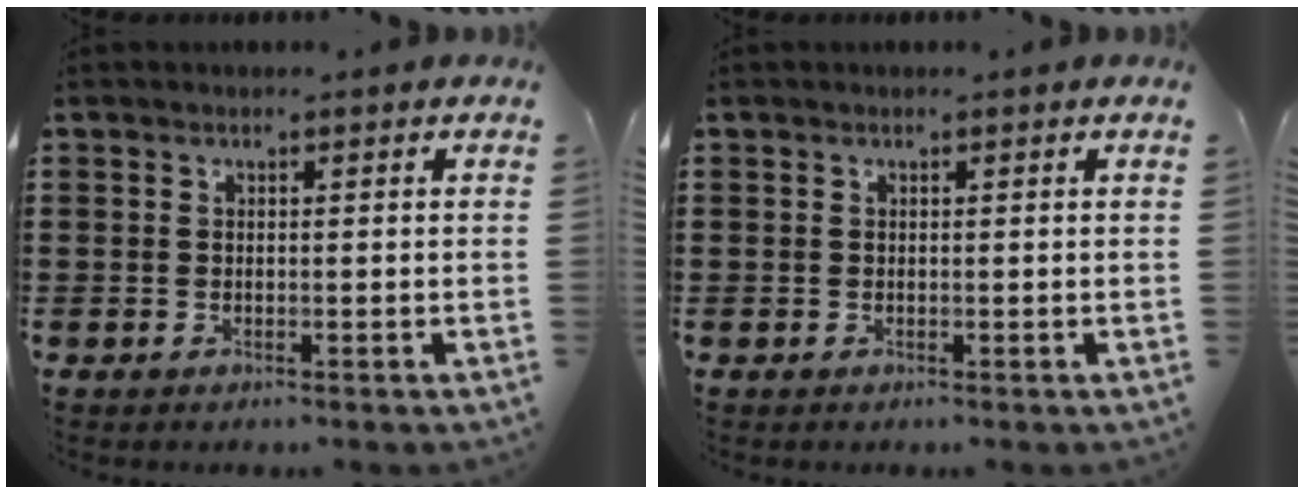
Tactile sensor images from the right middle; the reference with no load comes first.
{"total": 0.0}